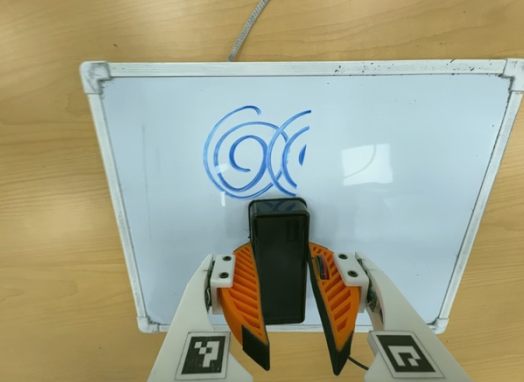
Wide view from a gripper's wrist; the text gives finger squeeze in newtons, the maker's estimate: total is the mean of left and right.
{"total": 9.4, "left": 8.7, "right": 10.0}